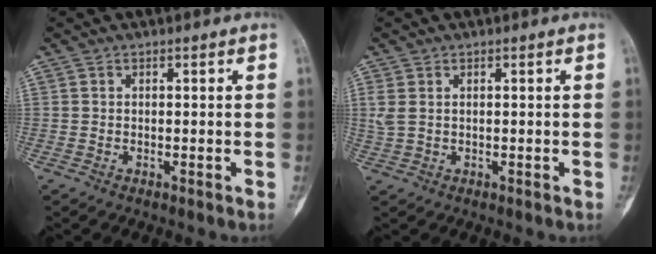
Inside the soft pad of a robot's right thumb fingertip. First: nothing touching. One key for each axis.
{"total": 2.4, "fx": 0.8, "fy": 1.4, "fz": 1.8, "tx": -0.056, "ty": 0.007, "tz": 0.022}